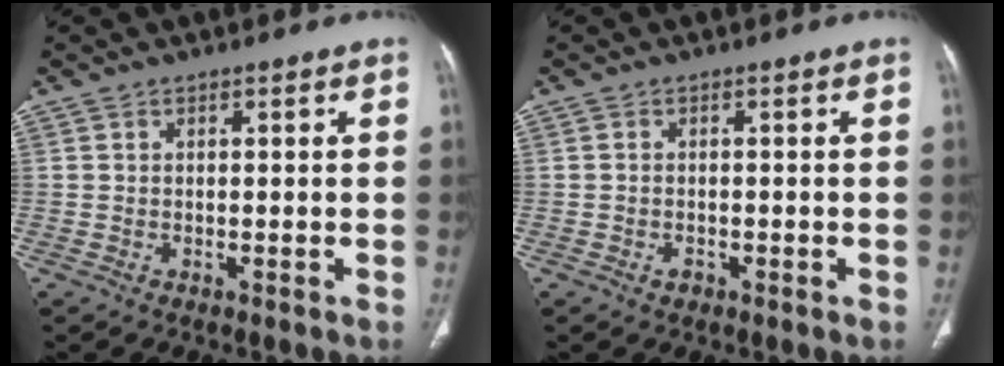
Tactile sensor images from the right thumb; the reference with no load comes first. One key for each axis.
{"total": 1.2, "fx": -0.6, "fy": 0.9, "fz": 0.6, "tx": -0.008, "ty": 0.006, "tz": -0.008}